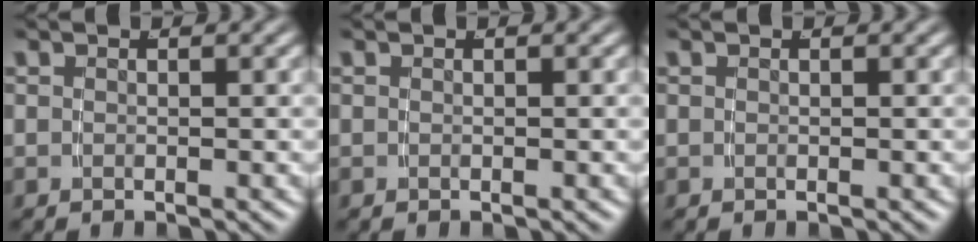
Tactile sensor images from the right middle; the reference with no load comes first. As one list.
[{"total": 0.0}, {"total": 0.0}]